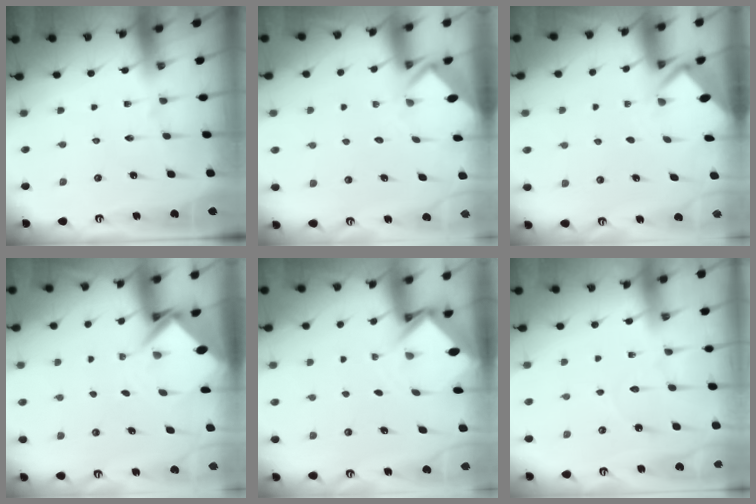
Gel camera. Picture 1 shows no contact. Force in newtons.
{"total": 3.4, "press": 3.4, "slide": 0.3}
{"total": 2.7, "press": 2.7, "slide": 0.1}
{"total": 5.5, "press": 5.4, "slide": 0.5}
{"total": 3.2, "press": 3.2, "slide": 0.2}
{"total": 4.1, "press": 4.1, "slide": 0.4}